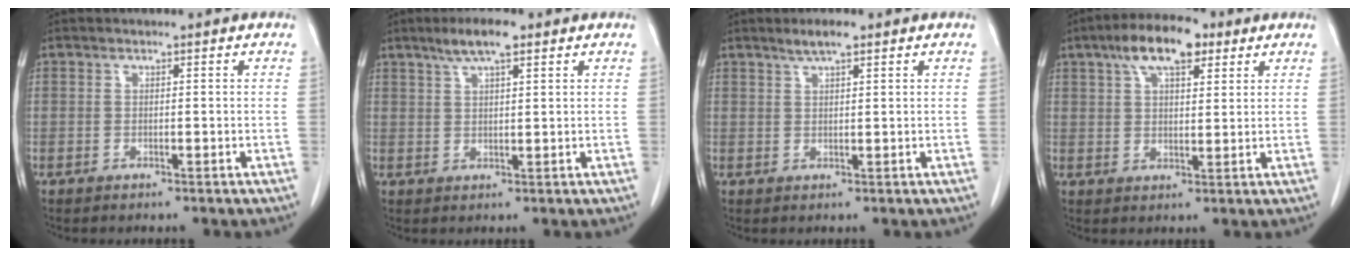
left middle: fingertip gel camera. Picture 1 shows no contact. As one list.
[{"total": 5.2, "force": [3.4, 0.8, 3.8], "torque": [-0.075, 0.008, 0.060]}, {"total": 2.9, "force": [2.1, 0.3, 1.9], "torque": [-0.043, 0.004, 0.038]}, {"total": 9.2, "force": [5.4, 3.4, 6.7], "torque": [-0.121, 0.023, 0.089]}]